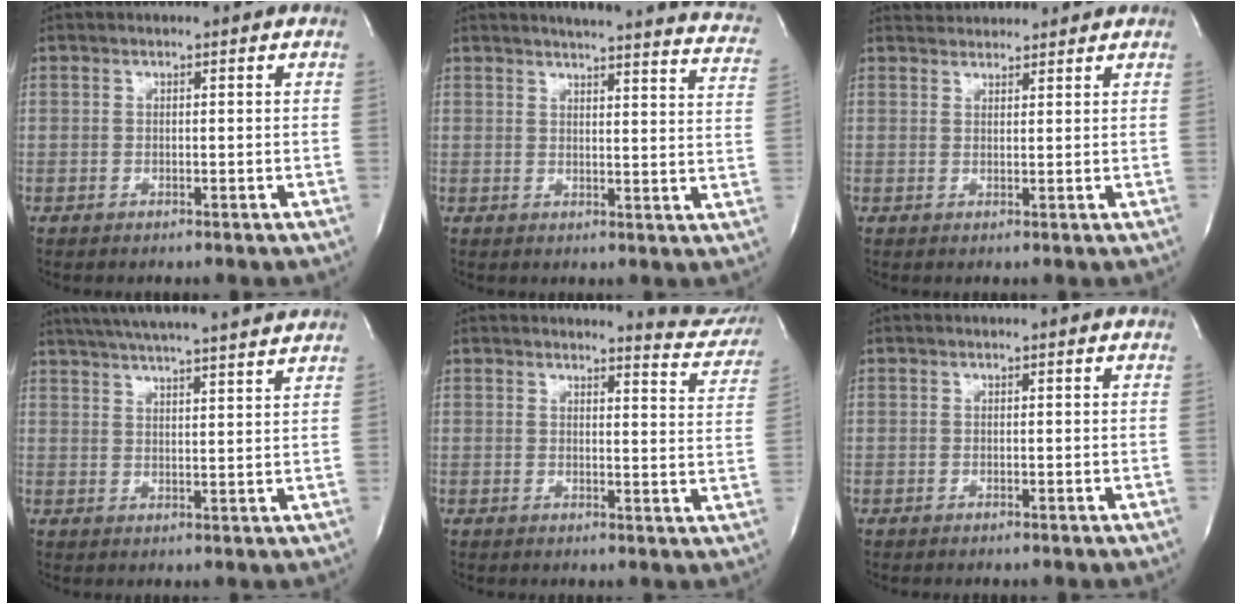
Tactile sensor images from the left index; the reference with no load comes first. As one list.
[{"total": 21.4, "force": [19.4, 2.0, 8.8], "torque": [-0.114, -0.063, 0.205]}, {"total": 3.7, "force": [3.7, 0.6, 0.0], "torque": [-0.006, 0.026, 0.059]}, {"total": 19.4, "force": [17.2, 1.0, 9.0], "torque": [-0.157, 0.024, 0.237]}, {"total": 8.3, "force": [8.2, 0.8, 0.8], "torque": [0.002, -0.055, 0.070]}, {"total": 0.0}]